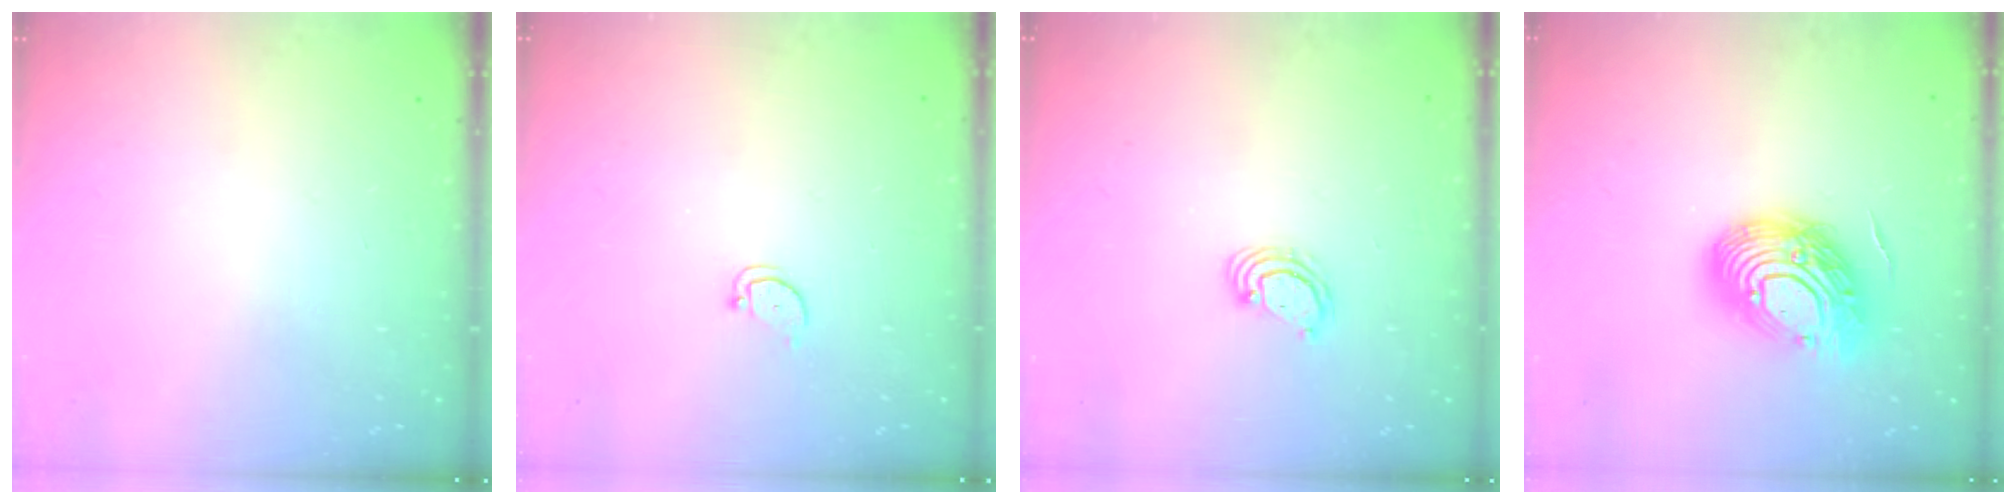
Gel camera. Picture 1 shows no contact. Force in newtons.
{"total": 2.0, "press": 2.0, "slide": 0.2}
{"total": 2.5, "press": 2.5, "slide": 0.3}
{"total": 16.2, "press": 16.1, "slide": 1.8}